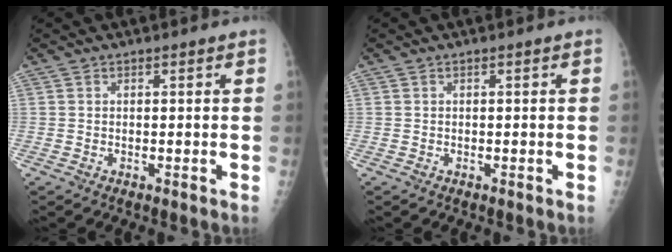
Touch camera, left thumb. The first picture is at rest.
{"total": 0.0}